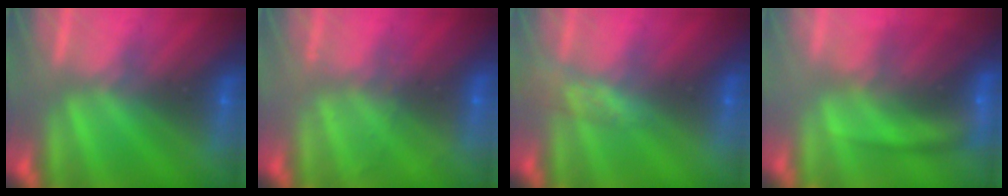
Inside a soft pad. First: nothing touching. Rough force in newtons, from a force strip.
{"total": 1.9}
{"total": 2.6}
{"total": 8.4}